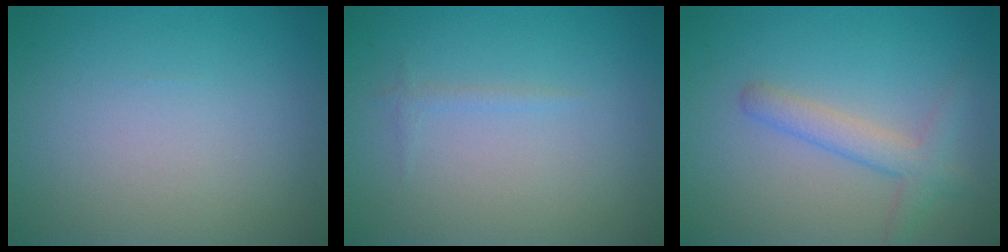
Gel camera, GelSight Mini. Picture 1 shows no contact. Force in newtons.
{"total": 0.6, "press": 0.6, "slide": 0.1}
{"total": 2.8, "press": 2.8, "slide": 0.1}